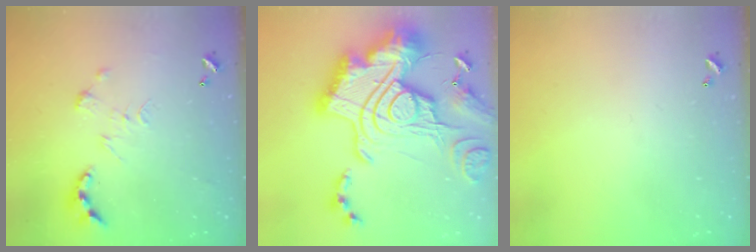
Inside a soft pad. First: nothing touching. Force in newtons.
{"total": 4.8, "press": 4.1, "slide": 2.6}
{"total": 0.0}